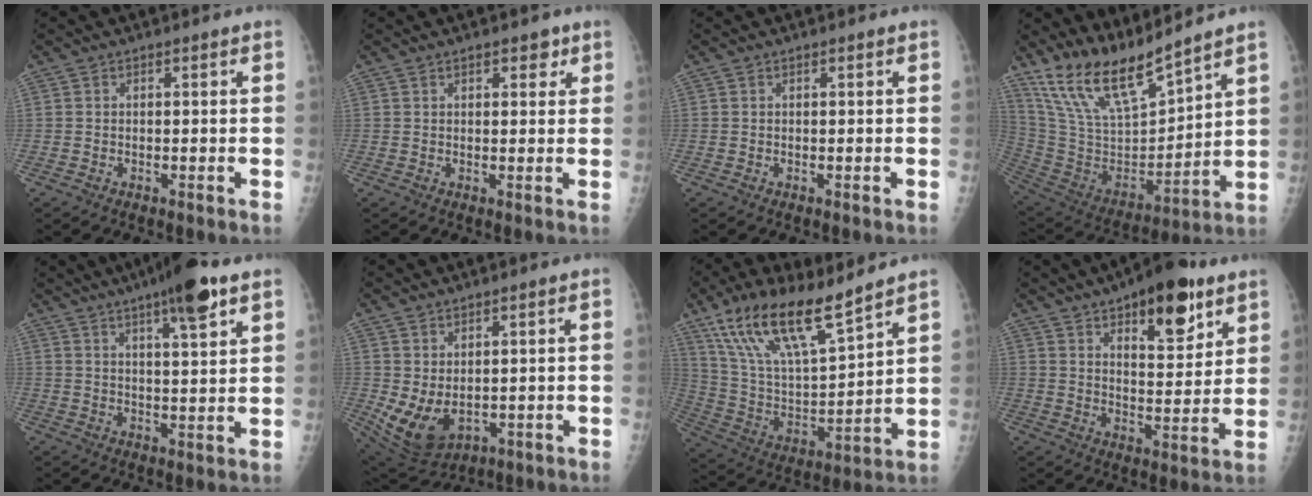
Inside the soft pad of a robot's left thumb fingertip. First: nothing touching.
{"total": 2.9, "force": [1.7, 1.5, 1.7], "torque": [-0.006, -0.006, 0.023]}
{"total": 0.0}
{"total": 17.3, "force": [14.5, 3.7, 8.7], "torque": [-0.139, -0.081, 0.293]}
{"total": 11.3, "force": [6.9, 2.1, 8.8], "torque": [-0.126, -0.024, 0.102]}
{"total": 8.4, "force": [0.2, 5.2, 6.6], "torque": [-0.115, -0.012, 0.030]}
{"total": 19.7, "force": [13.9, 5.2, 13.0], "torque": [-0.222, -0.055, 0.268]}
{"total": 15.9, "force": [9.2, 6.4, 11.3], "torque": [-0.123, -0.046, 0.137]}